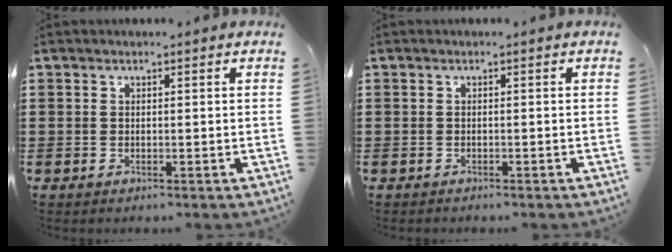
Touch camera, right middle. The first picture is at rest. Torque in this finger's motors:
{"motor_torque": [0.04, 0.11, -0.18, -0.08]}